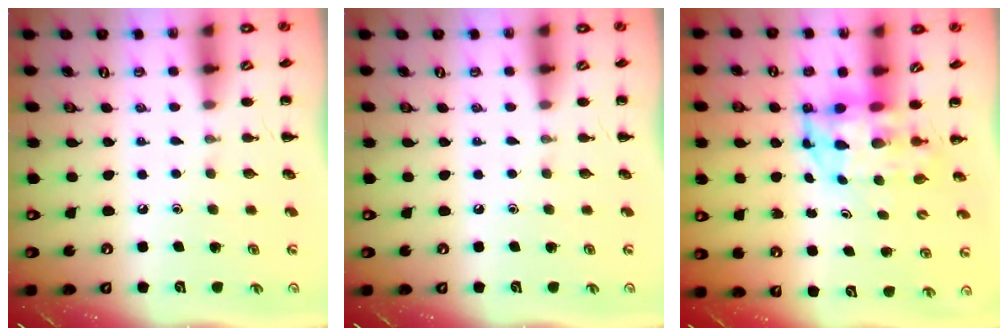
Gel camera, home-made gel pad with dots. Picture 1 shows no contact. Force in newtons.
{"total": 0.0}
{"total": 4.4, "press": 4.2, "slide": 1.3}